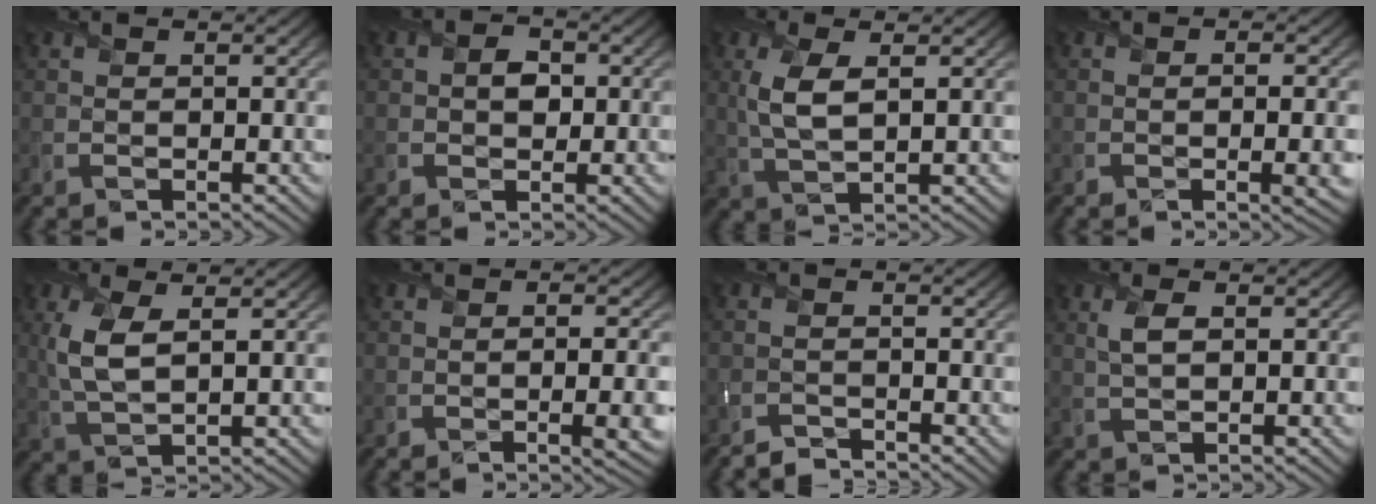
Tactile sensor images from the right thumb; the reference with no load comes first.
{"total": 2.9, "force": [0.1, 2.3, 1.7], "torque": [-0.032, -0.002, -0.003]}
{"total": 5.0, "force": [1.1, 2.0, 4.5], "torque": [-0.110, 0.000, 0.027]}
{"total": 3.7, "force": [-0.8, 1.2, 3.4], "torque": [-0.053, -0.012, -0.004]}
{"total": 5.8, "force": [1.4, 2.4, 5.1], "torque": [-0.130, 0.001, 0.031]}
{"total": 5.0, "force": [-1.1, 1.6, 4.6], "torque": [-0.062, -0.013, -0.006]}
{"total": 2.0, "force": [-2.0, 0.1, 0.1], "torque": [0.002, -0.001, -0.042]}
{"total": 2.5, "force": [0.7, 1.0, 2.1], "torque": [-0.053, 0.001, 0.018]}